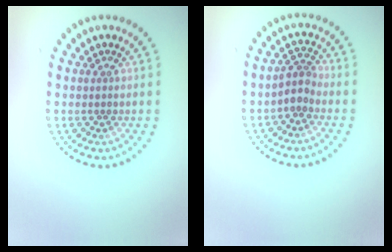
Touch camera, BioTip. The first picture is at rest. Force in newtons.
{"total": 1.9, "press": 1.5, "slide": 1.2}